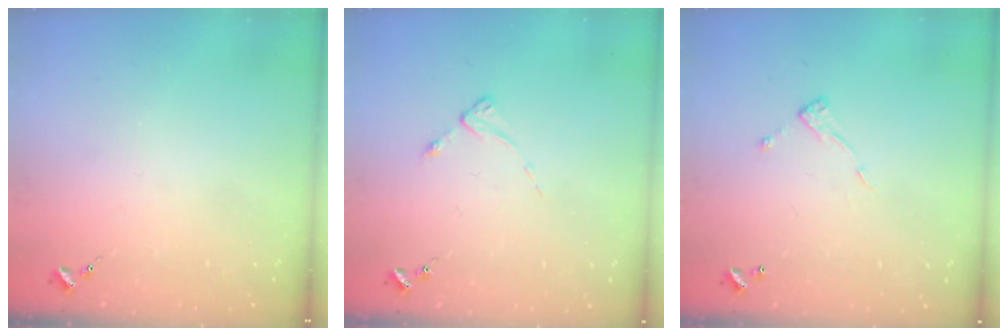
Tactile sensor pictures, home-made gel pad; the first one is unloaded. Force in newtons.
{"total": 2.4, "press": 2.4, "slide": 0.3}
{"total": 7.0, "press": 7.0, "slide": 0.4}